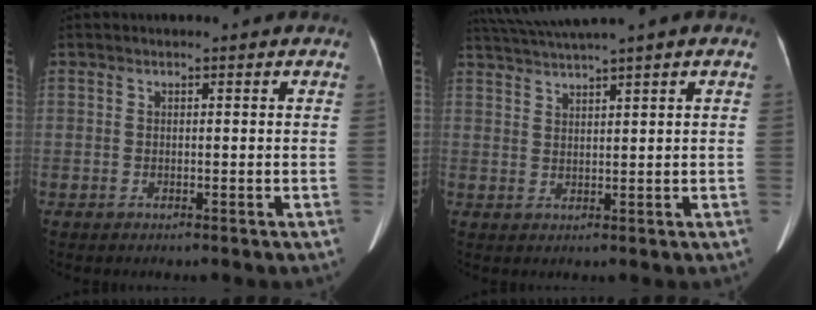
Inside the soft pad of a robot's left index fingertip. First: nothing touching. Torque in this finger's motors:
{"motor_torque": [0.96, -1.18, 0.12, 0.04]}